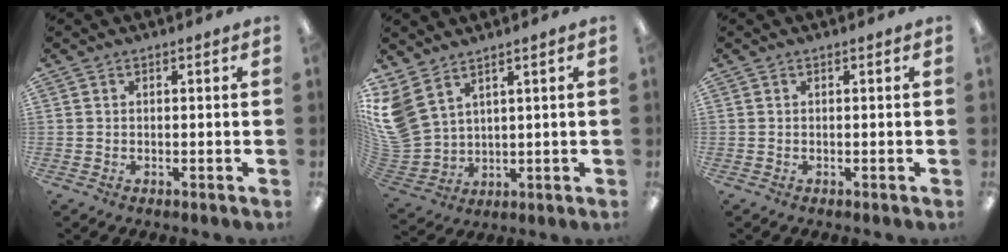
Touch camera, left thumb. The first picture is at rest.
{"total": 9.8, "force": [5.5, 6.3, 5.2], "torque": [-0.139, -0.023, 0.110]}
{"total": 0.0}